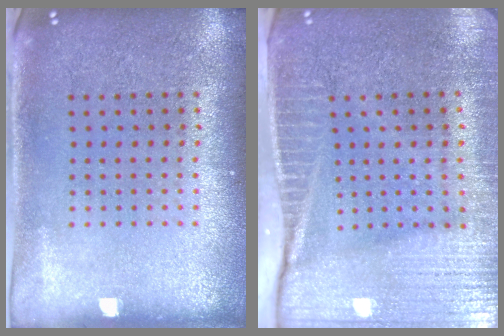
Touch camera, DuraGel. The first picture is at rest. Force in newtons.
{"total": 4.2, "press": 3.7, "slide": 2.0}